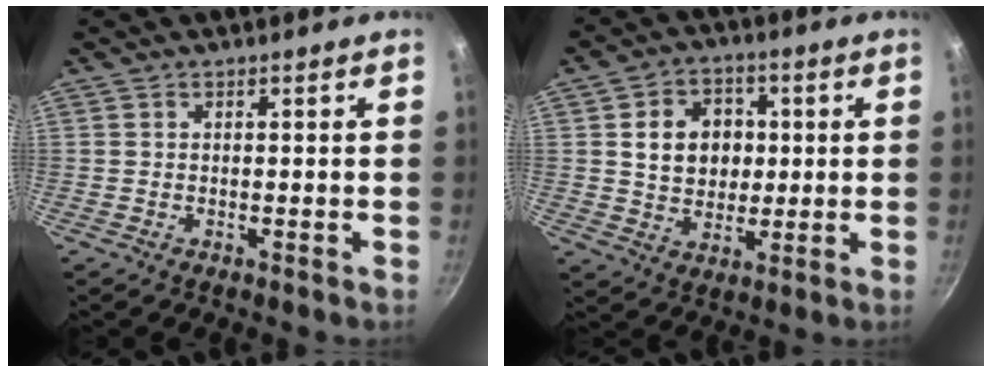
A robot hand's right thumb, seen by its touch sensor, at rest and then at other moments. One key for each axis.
{"total": 10.8, "fx": 1.7, "fy": 8.8, "fz": 6.1, "tx": -0.066, "ty": 0.003, "tz": 0.027}